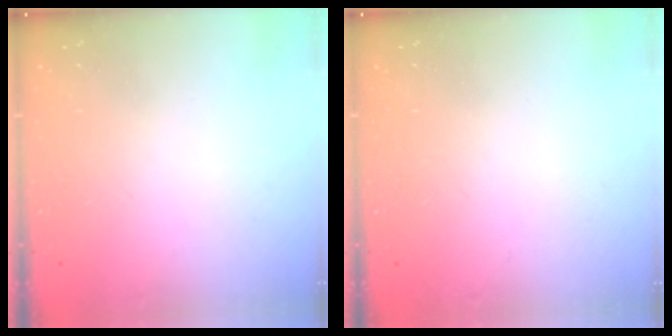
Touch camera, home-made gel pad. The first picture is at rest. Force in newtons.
{"total": 0.0}